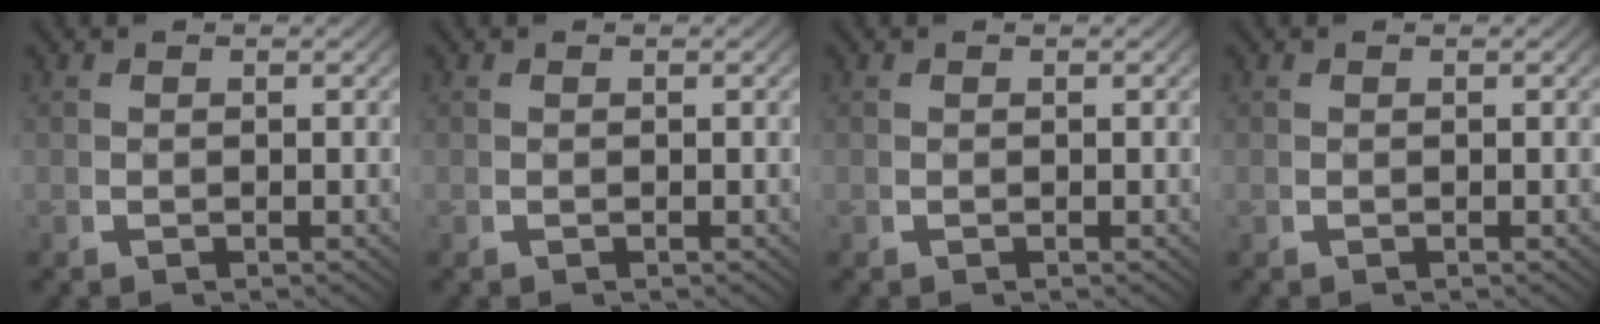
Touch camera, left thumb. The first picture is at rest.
{"total": 0.0}
{"total": 0.0}
{"total": 0.0}